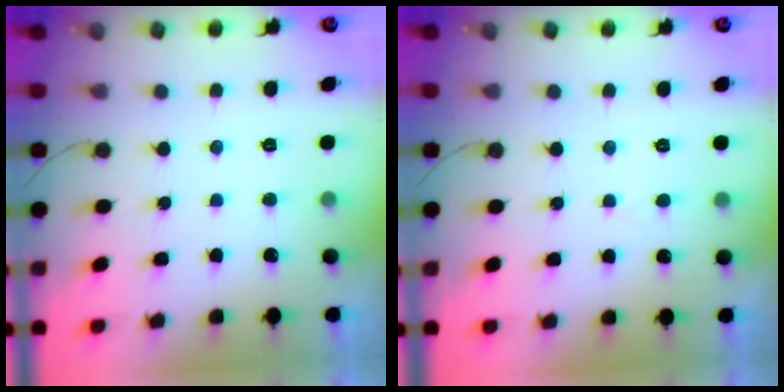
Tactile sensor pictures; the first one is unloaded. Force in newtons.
{"total": 2.7, "press": 2.7, "slide": 0.2}